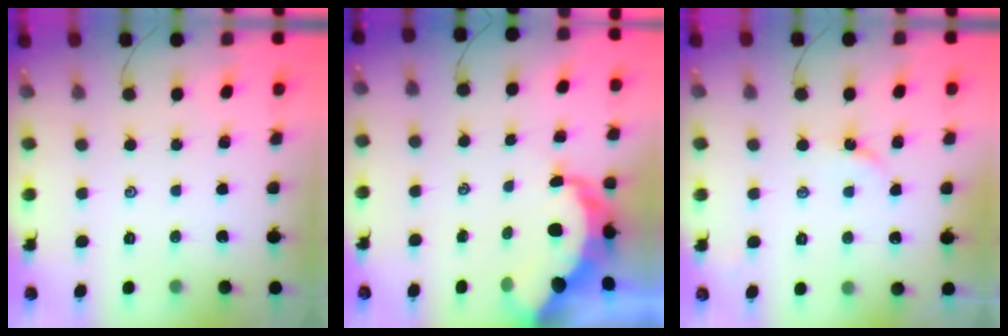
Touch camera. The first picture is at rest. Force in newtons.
{"total": 8.3, "press": 8.2, "slide": 1.0}
{"total": 2.4, "press": 2.4, "slide": 0.3}